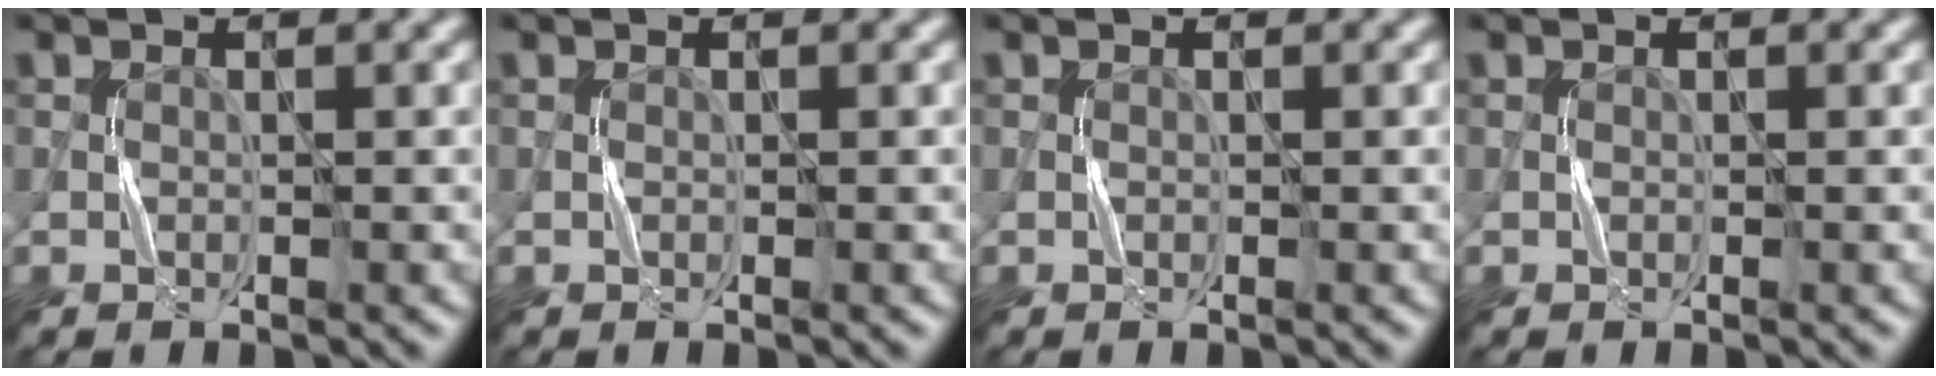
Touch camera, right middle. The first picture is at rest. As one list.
[{"total": 0.0}, {"total": 0.0}, {"total": 0.0}]